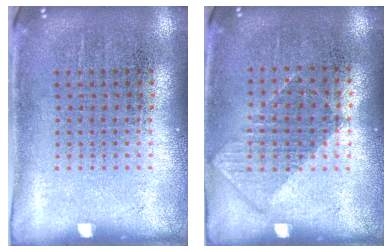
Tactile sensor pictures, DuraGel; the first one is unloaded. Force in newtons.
{"total": 0.8, "press": 0.7, "slide": 0.4}